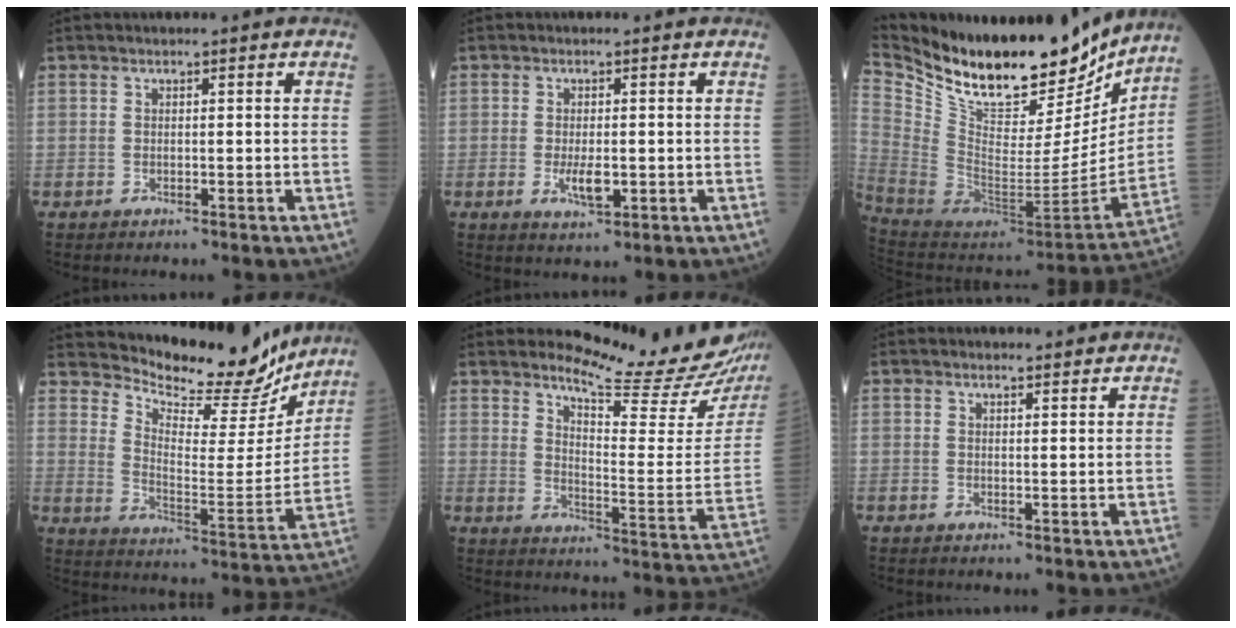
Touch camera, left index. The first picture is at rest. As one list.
[{"total": 3.4, "force": [-0.7, 1.3, 3.1], "torque": [-0.064, -0.005, -0.008]}, {"total": 25.9, "force": [21.2, 8.4, 12.3], "torque": [-0.235, -0.028, 0.347]}, {"total": 16.0, "force": [15.4, 2.9, 3.3], "torque": [-0.065, -0.045, 0.219]}, {"total": 17.4, "force": [16.2, 0.8, 6.3], "torque": [-0.094, -0.109, 0.198]}, {"total": 1.6, "force": [1.6, 0.3, 0.0], "torque": [-0.009, 0.000, 0.022]}]